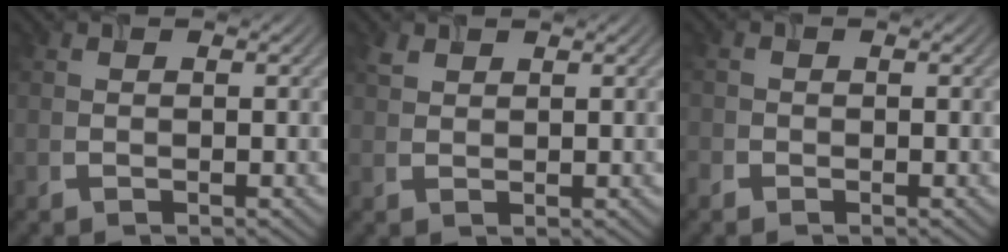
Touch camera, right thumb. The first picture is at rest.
{"total": 1.4, "force": [1.1, 0.6, 0.6], "torque": [-0.018, 0.002, 0.025]}
{"total": 1.2, "force": [-0.8, 0.9, 0.1], "torque": [0.000, -0.003, -0.020]}